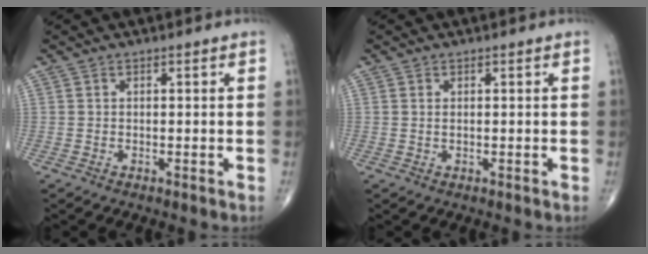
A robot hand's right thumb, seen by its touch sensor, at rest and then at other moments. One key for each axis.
{"total": 0.6, "fx": 0.2, "fy": 0.2, "fz": 0.5, "tx": -0.011, "ty": 0.000, "tz": 0.005}